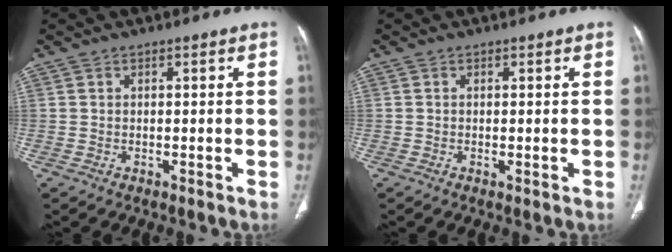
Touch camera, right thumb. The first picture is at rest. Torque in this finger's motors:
{"motor_torque": [-0.35, -0.02, -0.10, -0.05, 0.02]}